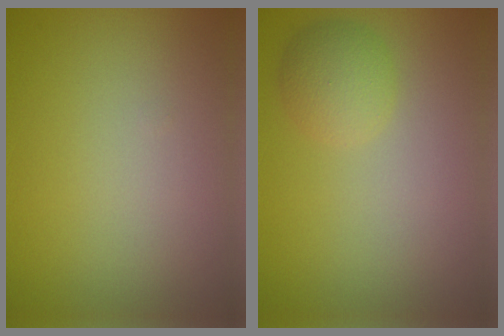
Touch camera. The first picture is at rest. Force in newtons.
{"total": 2.5, "press": 2.5, "slide": 0.2}